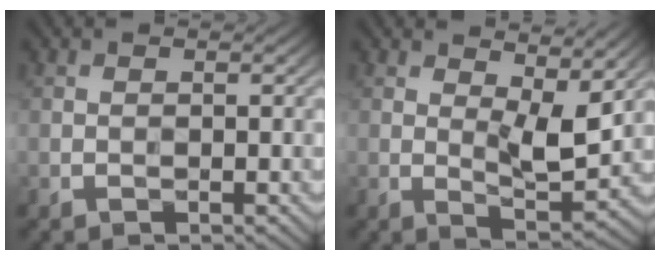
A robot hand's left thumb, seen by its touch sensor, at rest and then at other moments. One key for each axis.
{"total": 7.2, "fx": 3.3, "fy": 2.6, "fz": 5.8, "tx": -0.099, "ty": -0.008, "tz": 0.057}